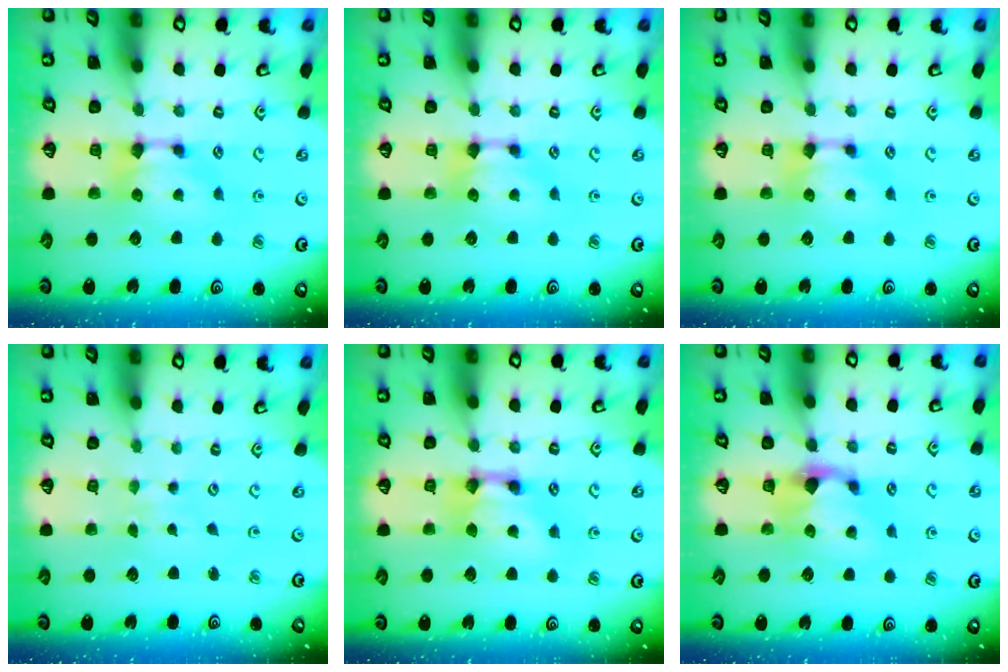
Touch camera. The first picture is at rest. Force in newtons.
{"total": 0.0}
{"total": 0.0}
{"total": 4.8, "press": 4.8, "slide": 0.2}
{"total": 2.7, "press": 2.7, "slide": 0.2}
{"total": 1.1, "press": 0.2, "slide": 1.1}